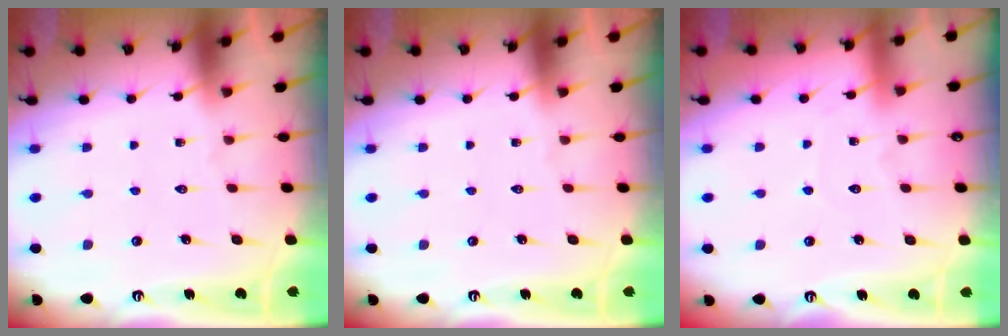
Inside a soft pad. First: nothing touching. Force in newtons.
{"total": 0.0}
{"total": 2.7, "press": 2.7, "slide": 0.4}